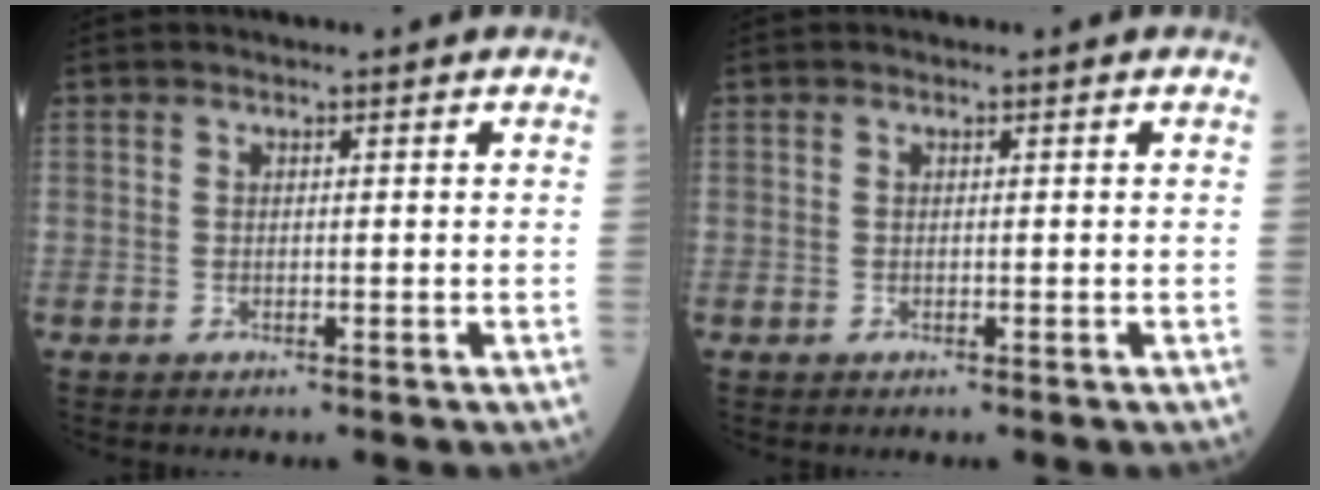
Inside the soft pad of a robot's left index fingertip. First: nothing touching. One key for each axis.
{"total": 0.0}